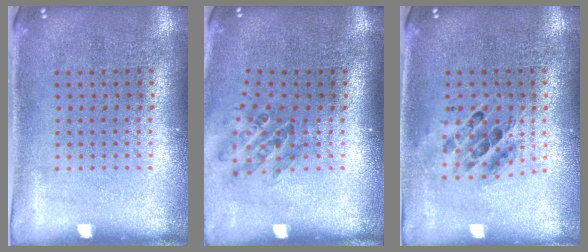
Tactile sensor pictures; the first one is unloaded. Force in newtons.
{"total": 1.0, "press": 1.0, "slide": 0.3}
{"total": 0.8, "press": 0.7, "slide": 0.2}